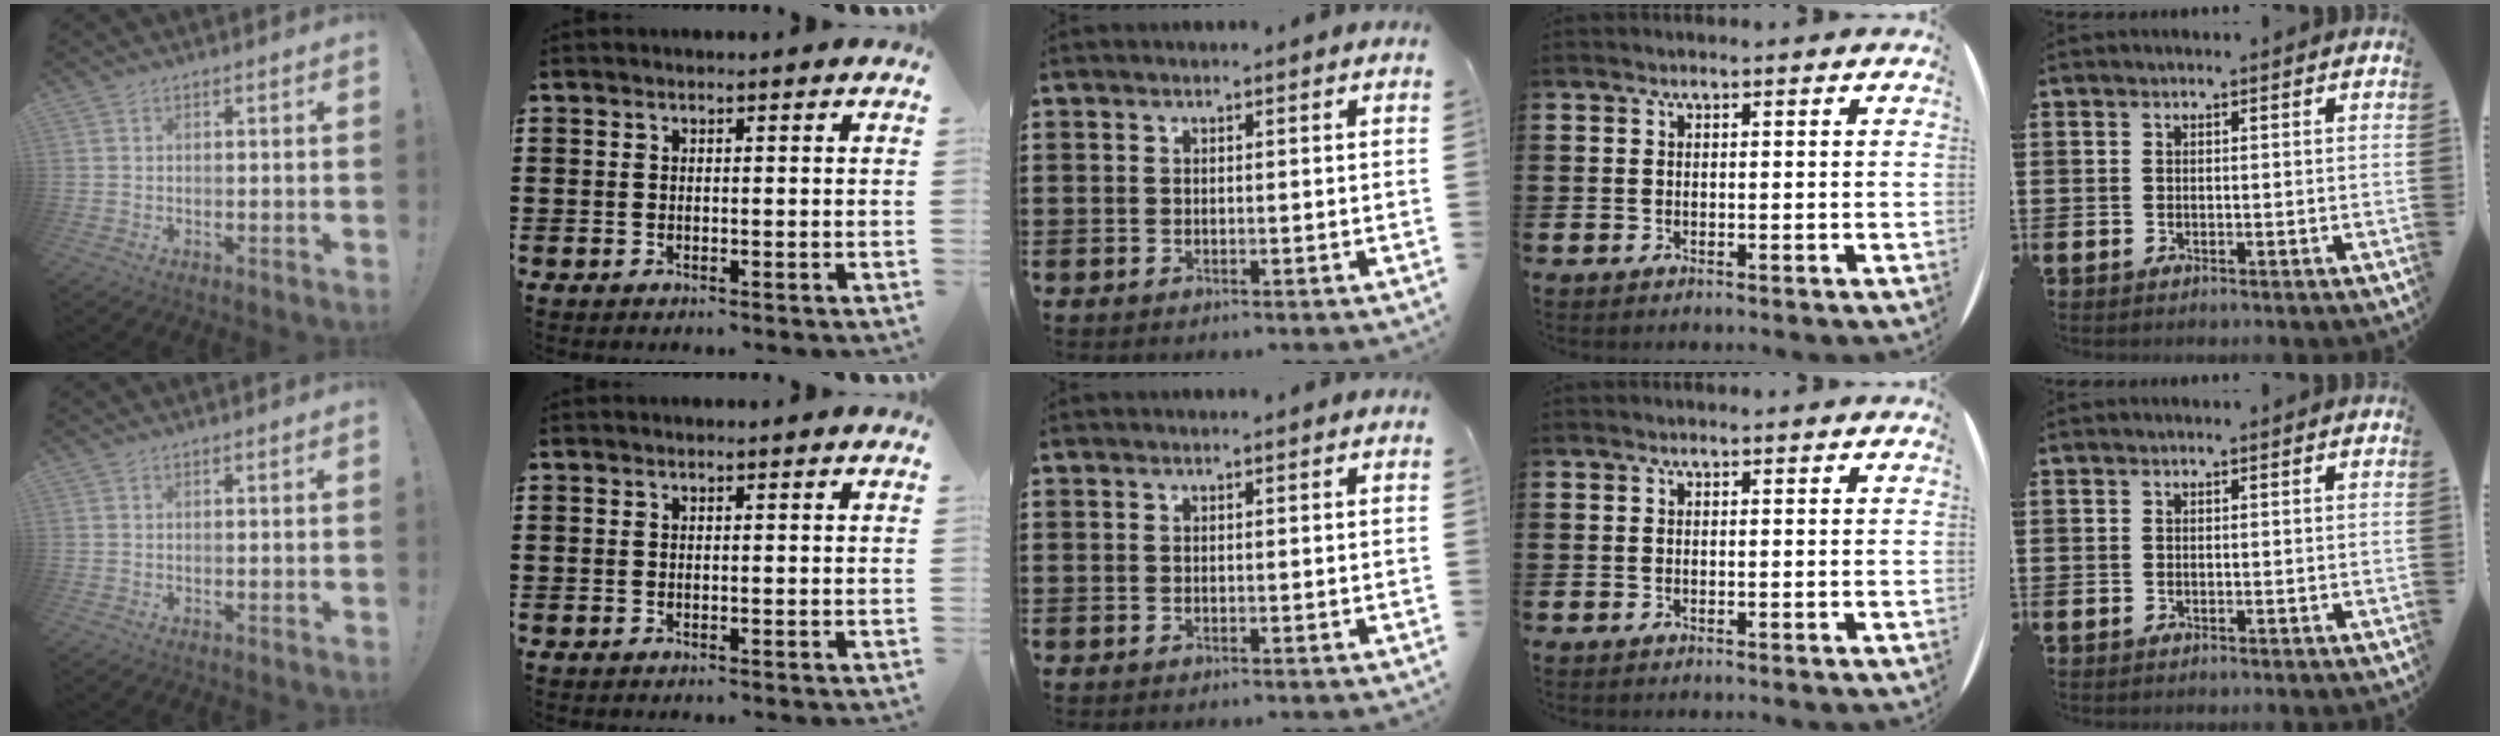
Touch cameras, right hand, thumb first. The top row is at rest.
{}